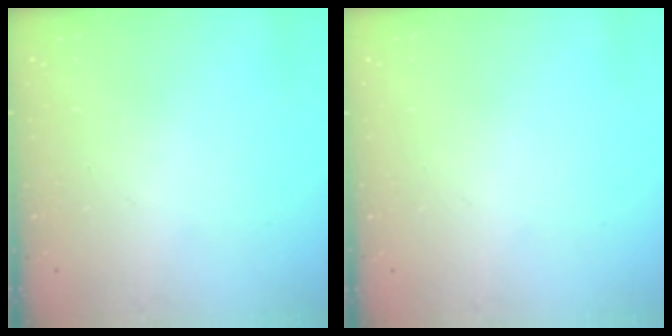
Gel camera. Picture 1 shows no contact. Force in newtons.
{"total": 0.0}